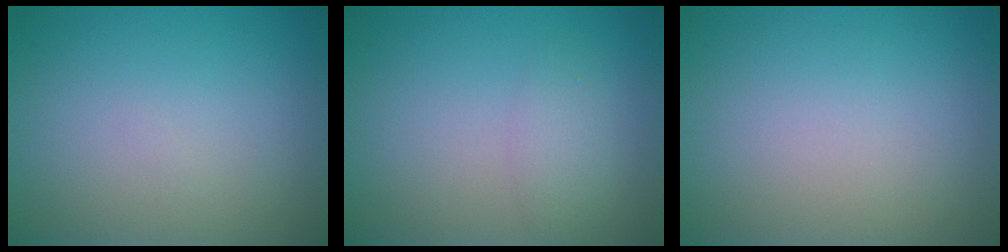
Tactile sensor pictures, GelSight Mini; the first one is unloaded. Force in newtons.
{"total": 1.7, "press": 1.7, "slide": 0.1}
{"total": 0.0}